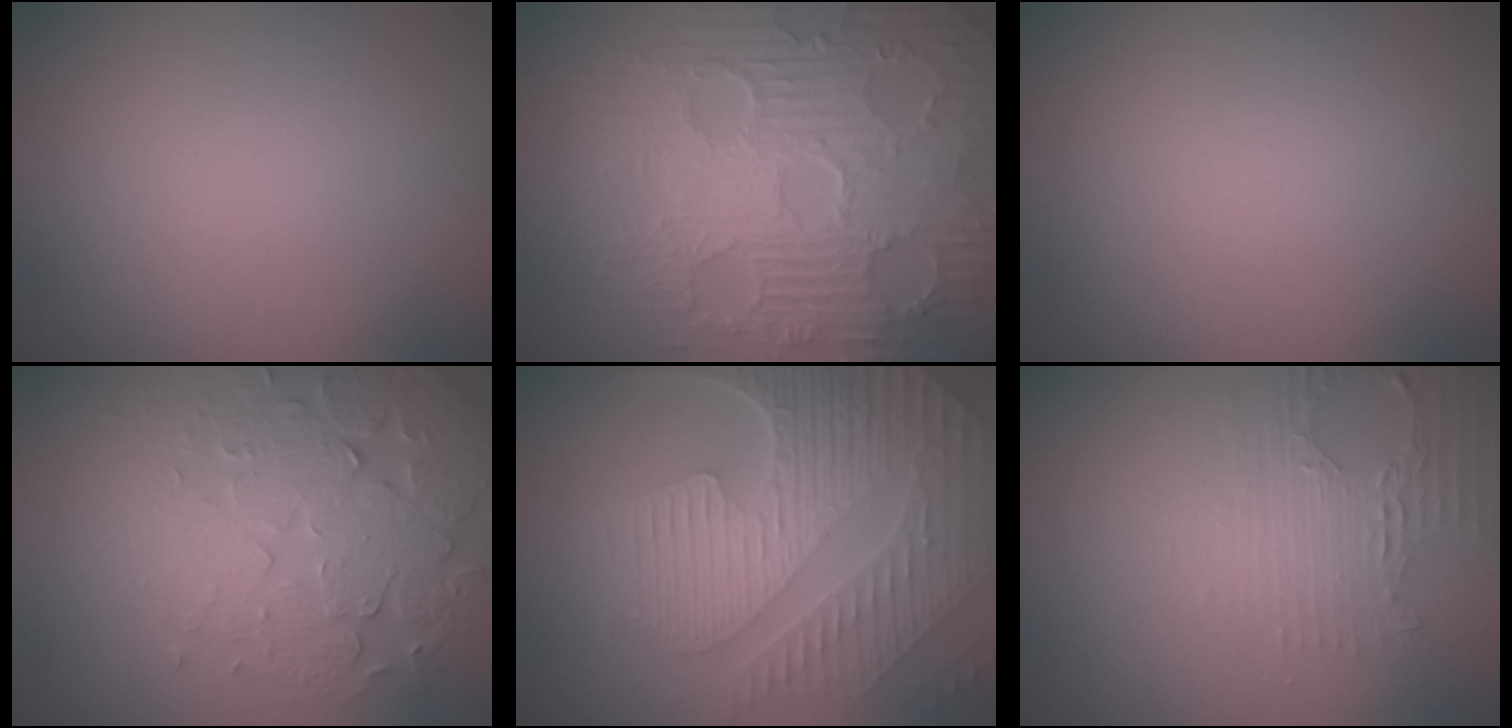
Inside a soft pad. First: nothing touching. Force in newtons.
{"total": 9.2, "press": 6.8, "slide": 6.2}
{"total": 0.0}
{"total": 5.9, "press": 4.8, "slide": 3.4}
{"total": 9.5, "press": 6.4, "slide": 7.1}
{"total": 3.0, "press": 2.5, "slide": 1.7}